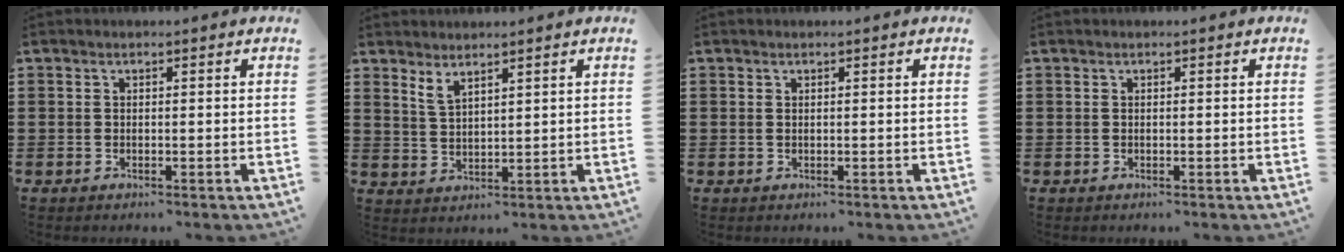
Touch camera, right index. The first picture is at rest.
{"total": 2.8, "force": [2.3, 0.7, 1.5], "torque": [-0.034, 0.005, 0.043]}
{"total": 0.0}
{"total": 0.0}